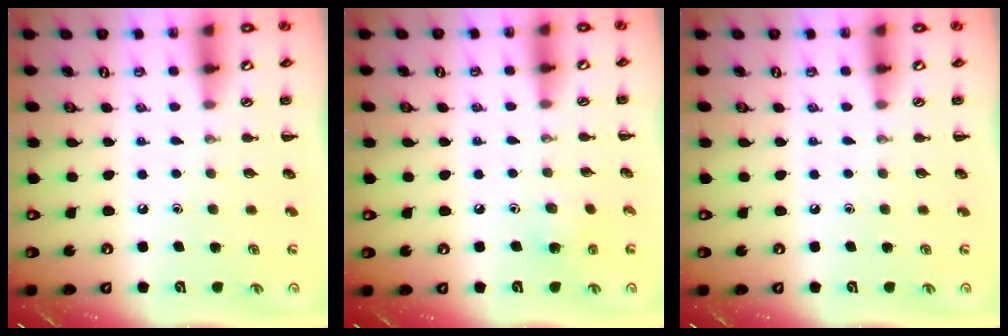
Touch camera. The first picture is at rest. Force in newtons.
{"total": 4.9, "press": 4.6, "slide": 1.4}
{"total": 0.0}